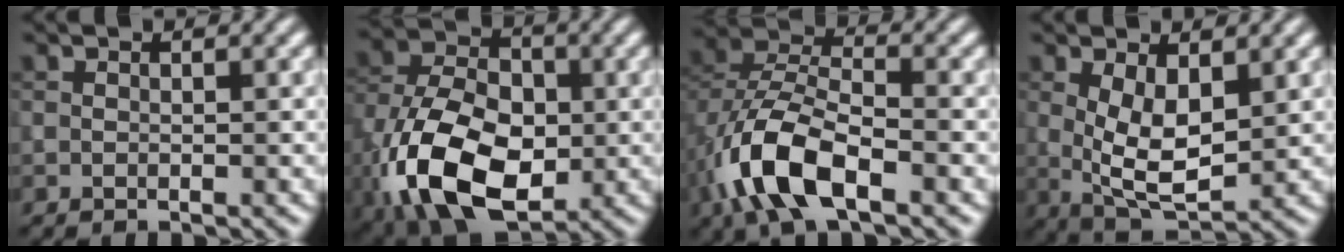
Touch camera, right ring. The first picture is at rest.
{"total": 13.1, "force": [-4.1, 8.2, 9.4], "torque": [-0.198, -0.019, -0.081]}
{"total": 8.9, "force": [-4.0, 4.4, 6.7], "torque": [-0.143, 0.003, -0.087]}
{"total": 5.6, "force": [0.8, 2.6, 4.9], "torque": [-0.100, -0.013, 0.023]}